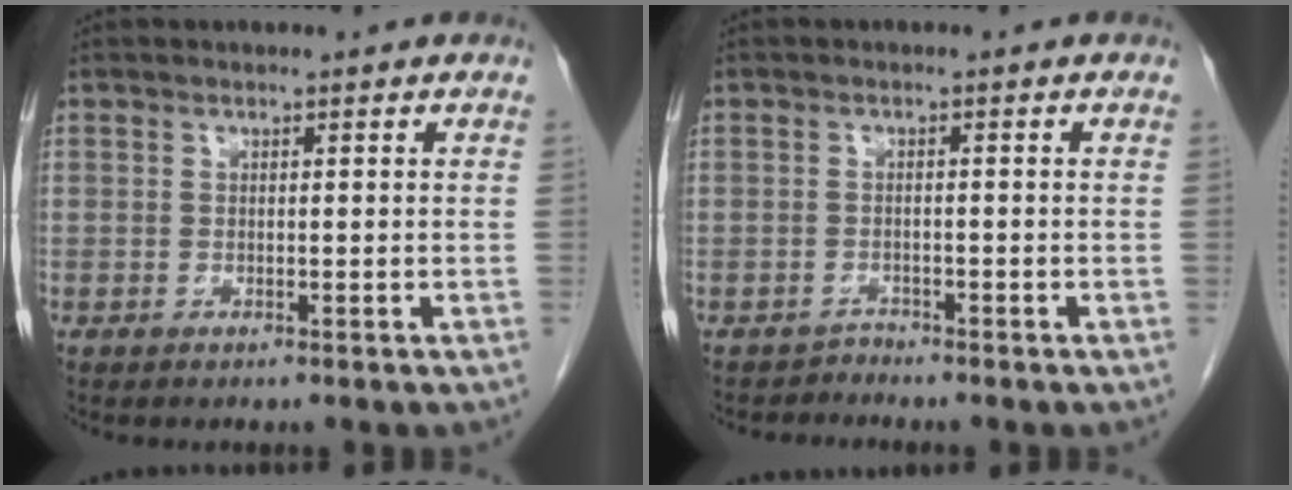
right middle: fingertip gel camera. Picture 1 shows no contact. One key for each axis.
{"total": 1.2, "fx": -1.0, "fy": -0.1, "fz": -0.7, "tx": 0.015, "ty": -0.007, "tz": -0.016}